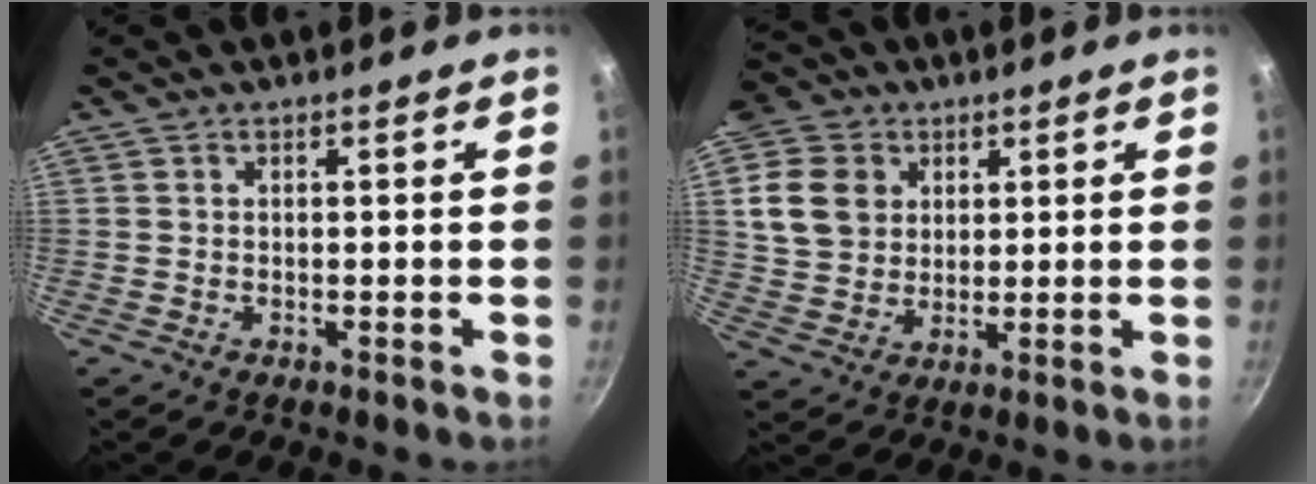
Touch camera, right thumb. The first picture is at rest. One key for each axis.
{"total": 11.6, "fx": 3.6, "fy": 9.7, "fz": 5.2, "tx": -0.068, "ty": -0.004, "tz": 0.068}